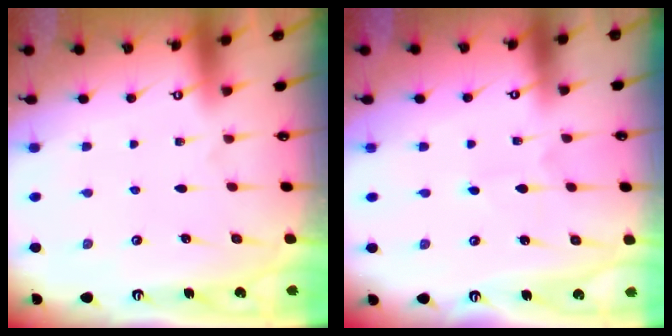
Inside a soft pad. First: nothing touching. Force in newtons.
{"total": 2.6, "press": 2.6, "slide": 0.2}